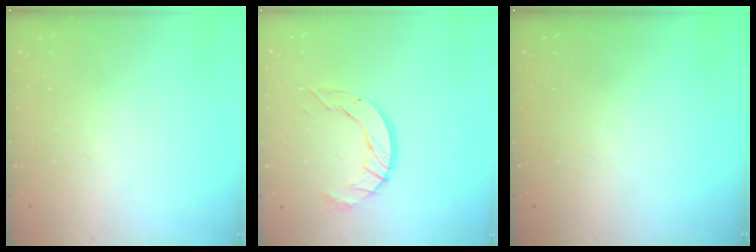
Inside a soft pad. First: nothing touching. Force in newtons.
{"total": 8.1, "press": 8.0, "slide": 0.3}
{"total": 0.0}